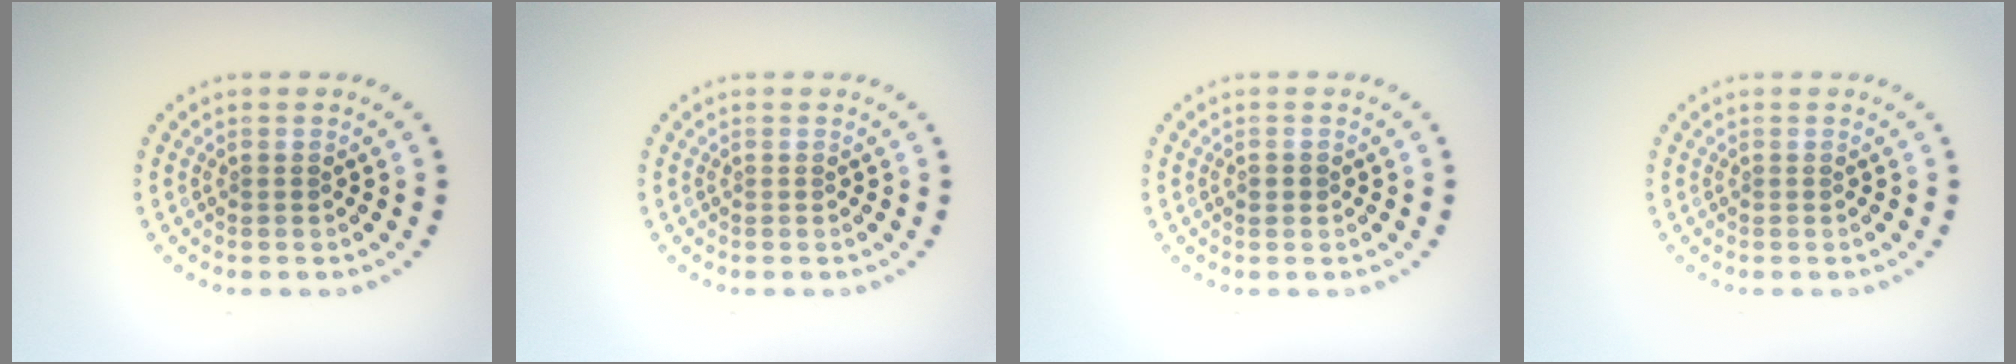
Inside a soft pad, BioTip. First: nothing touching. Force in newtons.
{"total": 0.0}
{"total": 1.1, "press": 1.1, "slide": 0.2}
{"total": 0.0}